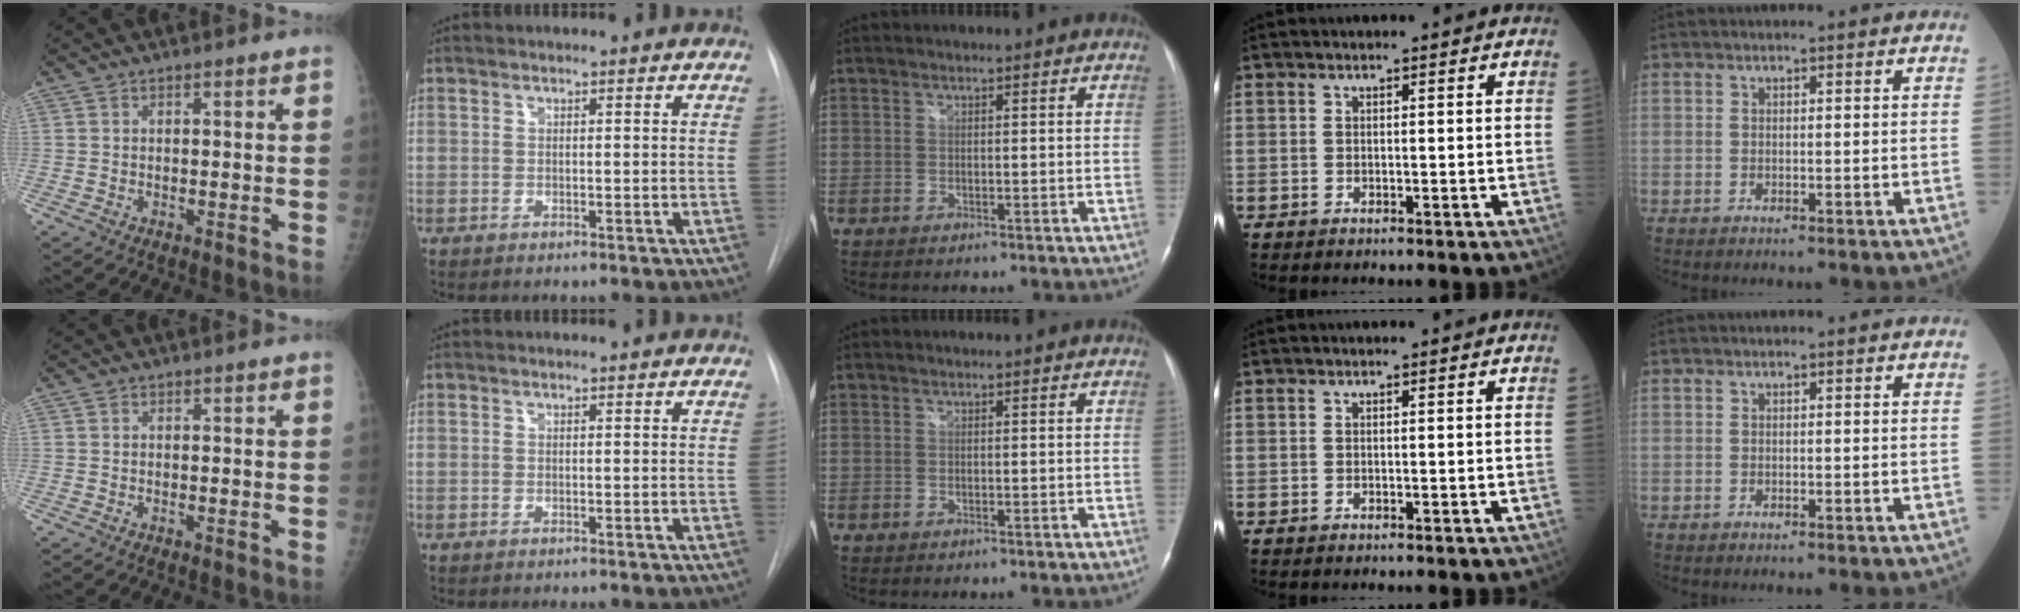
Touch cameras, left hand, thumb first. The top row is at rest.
{}